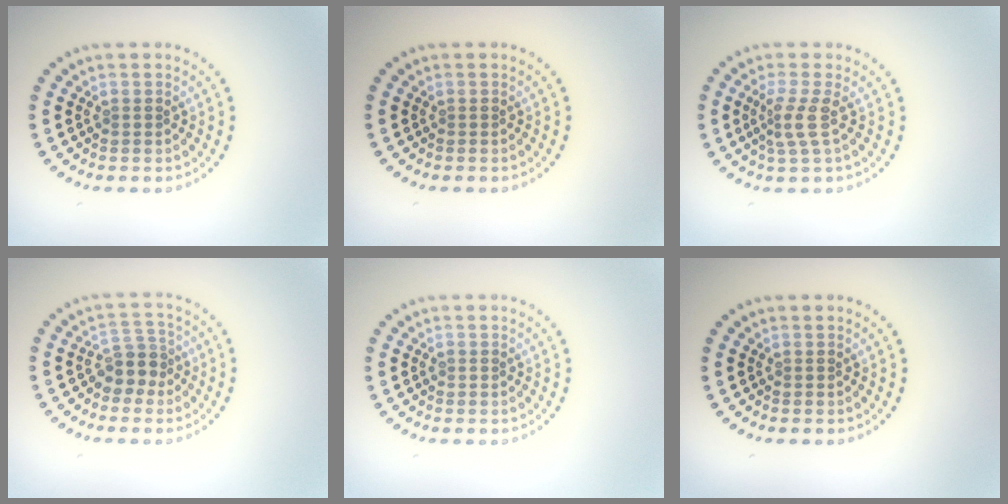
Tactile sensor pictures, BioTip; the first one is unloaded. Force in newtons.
{"total": 0.0}
{"total": 2.4, "press": 1.7, "slide": 1.7}
{"total": 2.8, "press": 2.2, "slide": 1.6}
{"total": 0.6, "press": 0.6, "slide": 0.1}
{"total": 0.0}